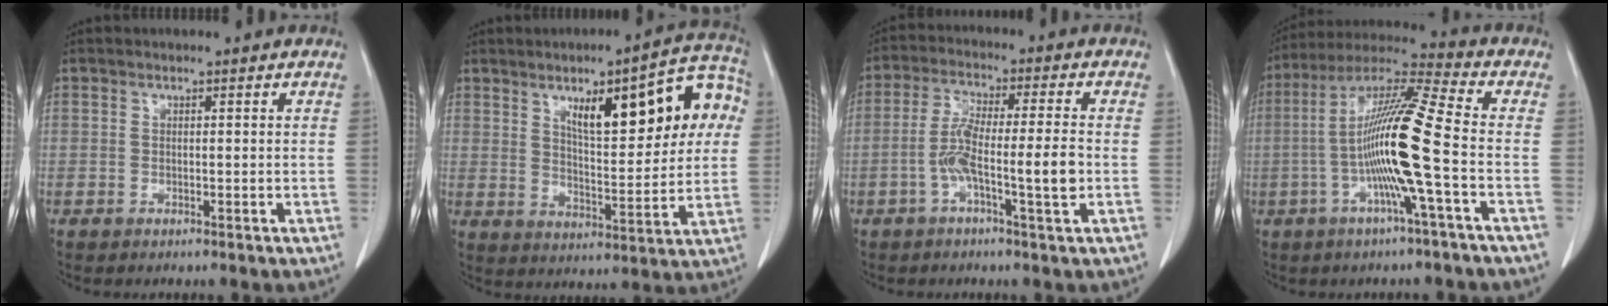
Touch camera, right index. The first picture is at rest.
{"total": 17.4, "force": [5.7, 4.9, 15.7], "torque": [-0.206, 0.030, 0.080]}
{"total": 8.6, "force": [-2.1, 0.4, 8.3], "torque": [-0.162, 0.009, -0.041]}
{"total": 14.2, "force": [-2.7, -0.9, 14.0], "torque": [-0.268, 0.007, -0.064]}